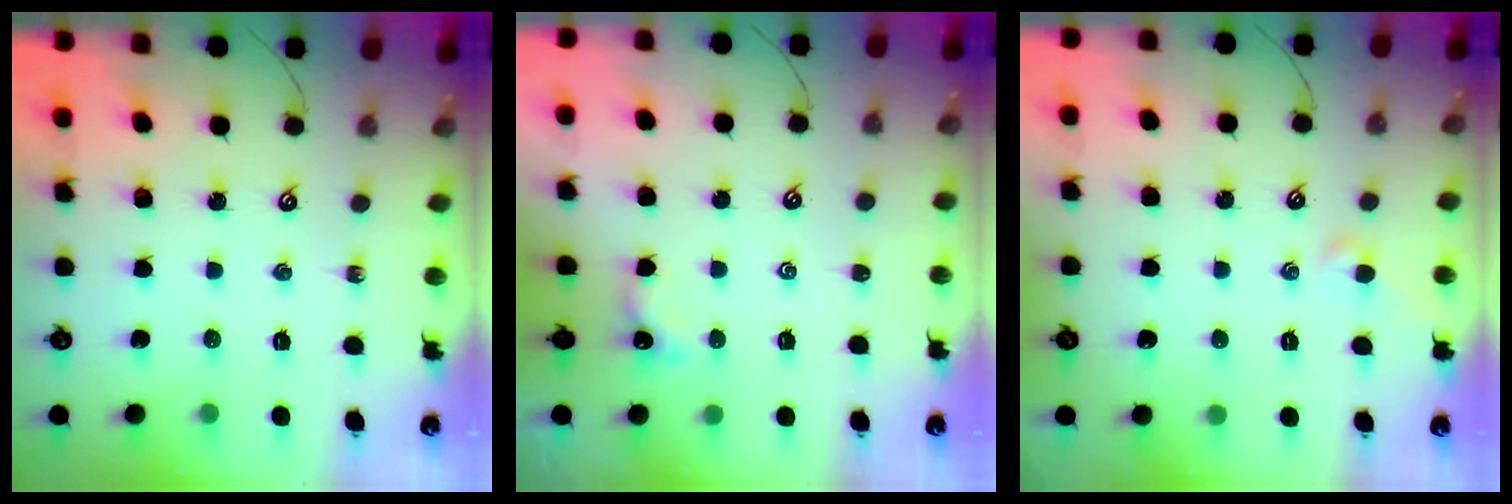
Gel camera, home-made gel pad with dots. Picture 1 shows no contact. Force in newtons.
{"total": 0.0}
{"total": 0.9, "press": 0.7, "slide": 0.5}